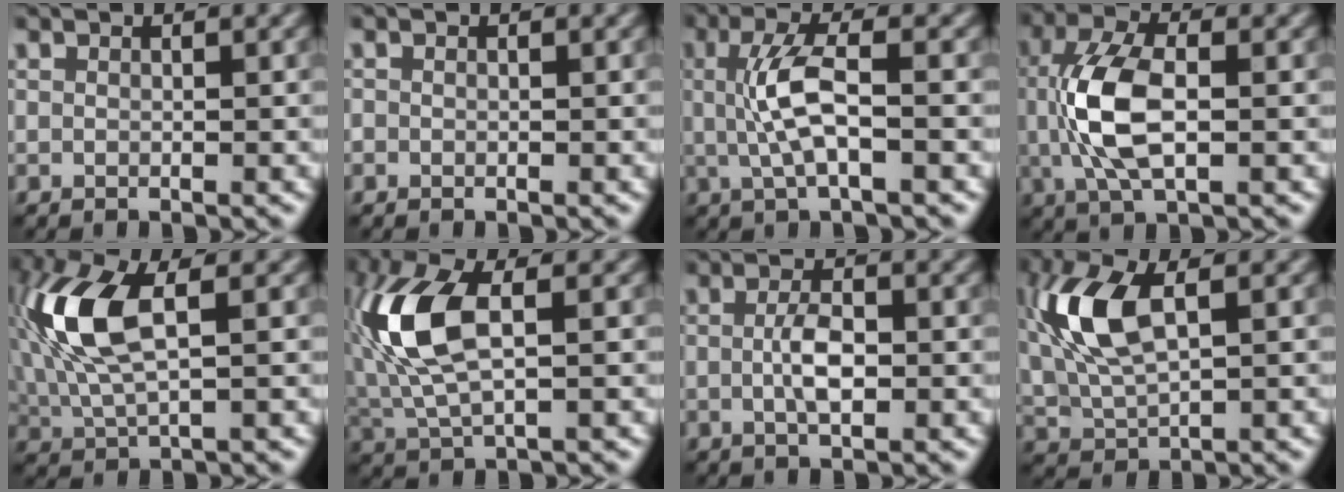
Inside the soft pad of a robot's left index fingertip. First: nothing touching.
{"total": 0.0}
{"total": 4.6, "force": [0.1, 1.1, 4.4], "torque": [-0.097, 0.004, 0.002]}
{"total": 6.8, "force": [-0.2, 3.0, 6.1], "torque": [-0.134, 0.005, -0.005]}
{"total": 8.1, "force": [1.3, 3.6, 7.1], "torque": [-0.176, 0.014, 0.022]}
{"total": 8.0, "force": [1.0, 3.5, 7.1], "torque": [-0.164, 0.014, 0.015]}
{"total": 2.7, "force": [-0.2, 0.9, 2.5], "torque": [-0.052, 0.001, -0.005]}
{"total": 7.6, "force": [1.7, 3.5, 6.5], "torque": [-0.154, 0.014, 0.029]}